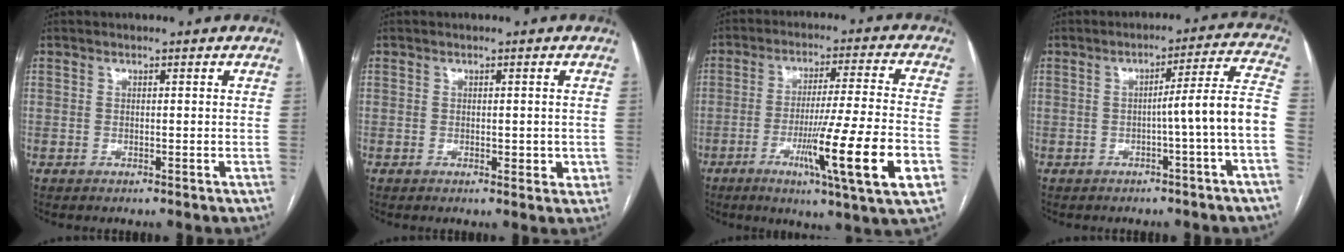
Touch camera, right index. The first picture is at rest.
{"total": 2.3, "force": [-0.2, 1.1, 1.9], "torque": [-0.020, -0.002, 0.001]}
{"total": 16.5, "force": [-5.6, -0.9, 15.5], "torque": [-0.241, -0.025, -0.089]}
{"total": 8.2, "force": [-2.3, -1.6, 7.7], "torque": [-0.099, 0.020, -0.032]}